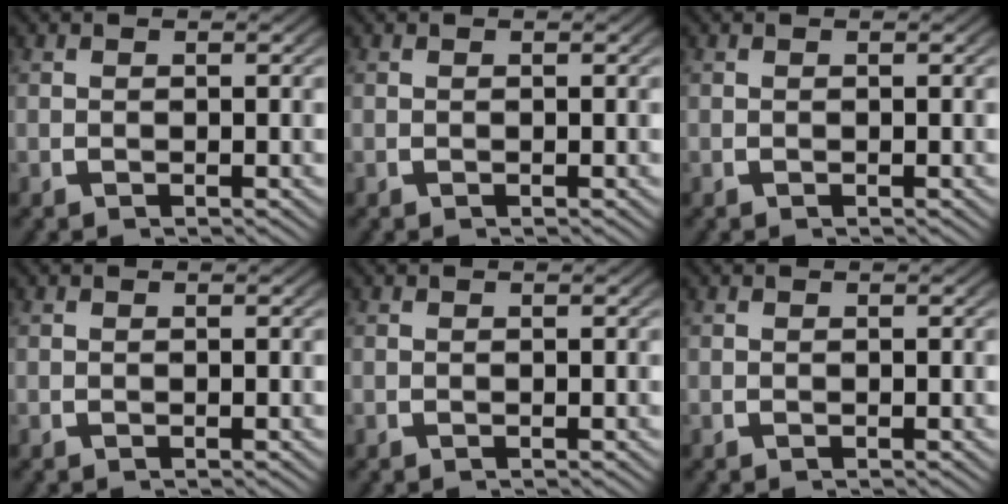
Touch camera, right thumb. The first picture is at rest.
{"total": 0.0}
{"total": 0.0}
{"total": 0.0}
{"total": 0.0}
{"total": 0.0}